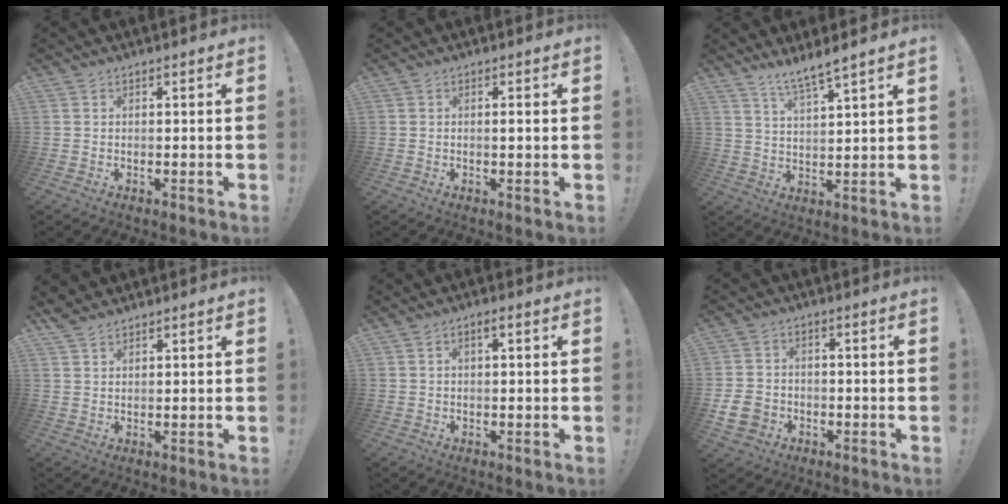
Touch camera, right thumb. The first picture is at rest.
{"total": 0.7, "force": [0.1, 0.0, 0.7], "torque": [-0.008, -0.003, -0.001]}
{"total": 6.0, "force": [5.3, -0.5, 2.8], "torque": [-0.056, -0.036, 0.092]}
{"total": 2.9, "force": [2.5, 1.1, 0.9], "torque": [-0.005, -0.015, 0.047]}
{"total": 1.8, "force": [0.4, 0.5, 1.7], "torque": [-0.031, 0.002, 0.004]}
{"total": 8.0, "force": [-3.1, 6.6, 3.2], "torque": [-0.062, 0.021, -0.057]}